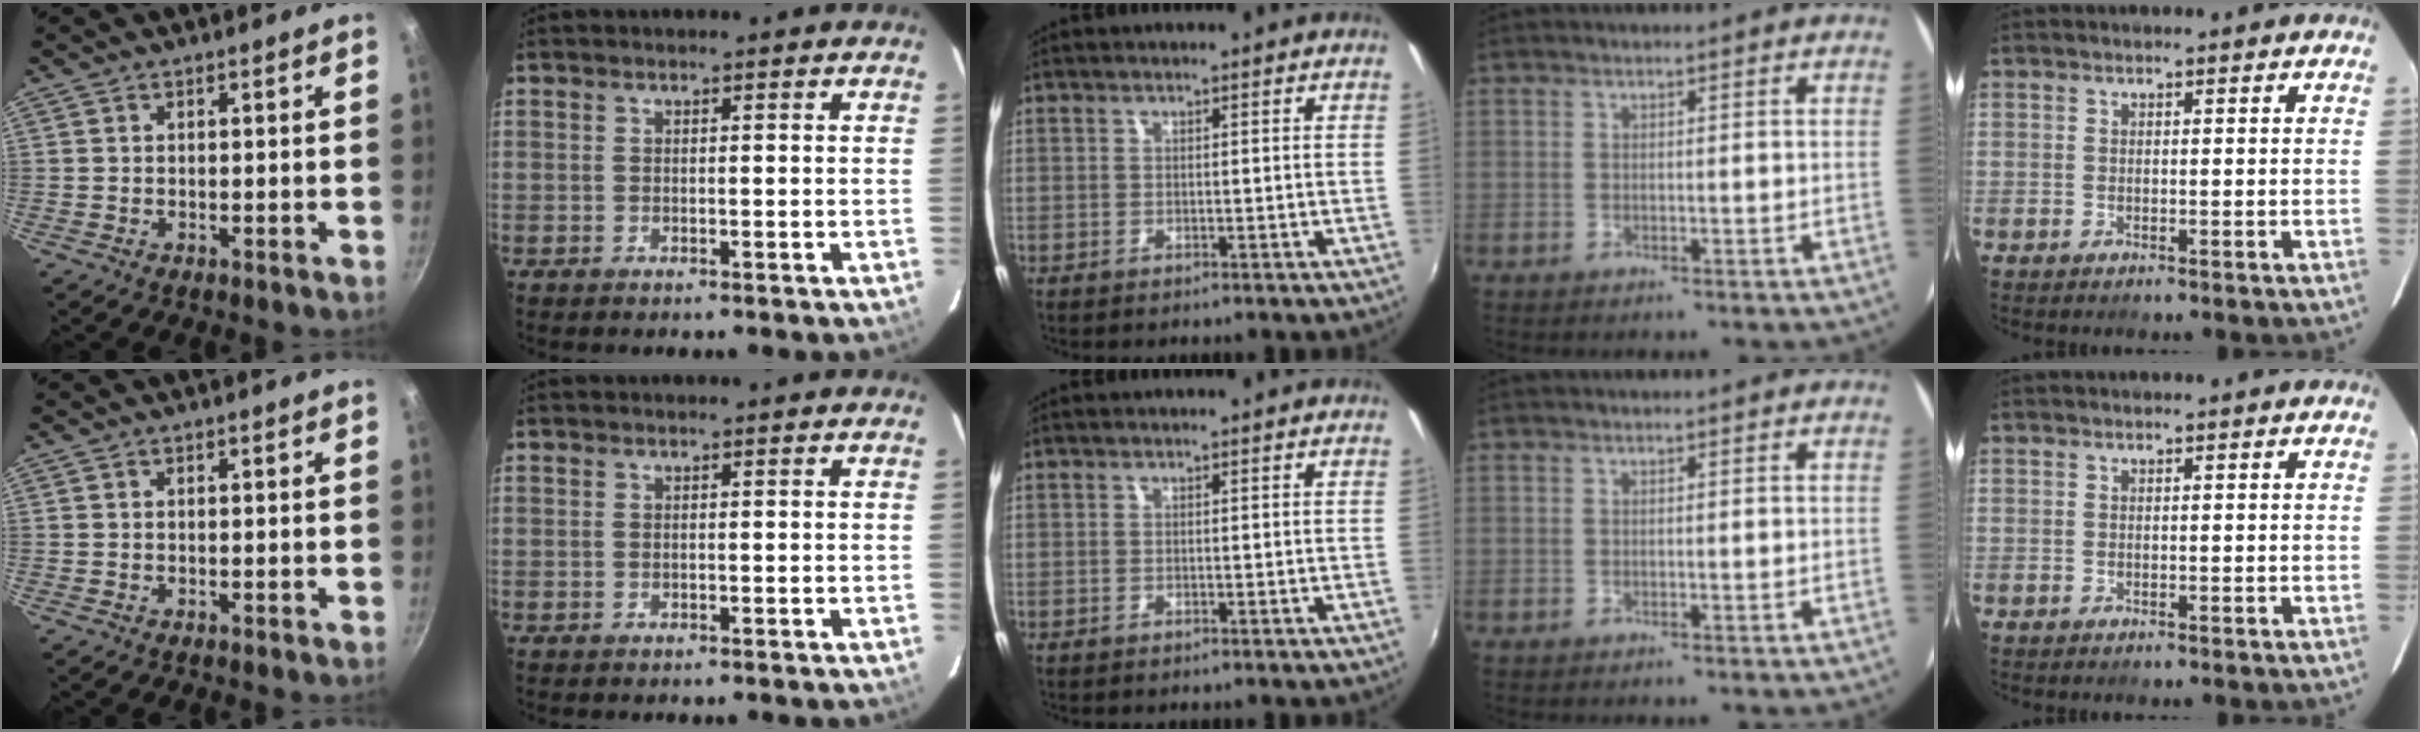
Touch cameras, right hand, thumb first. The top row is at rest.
{}